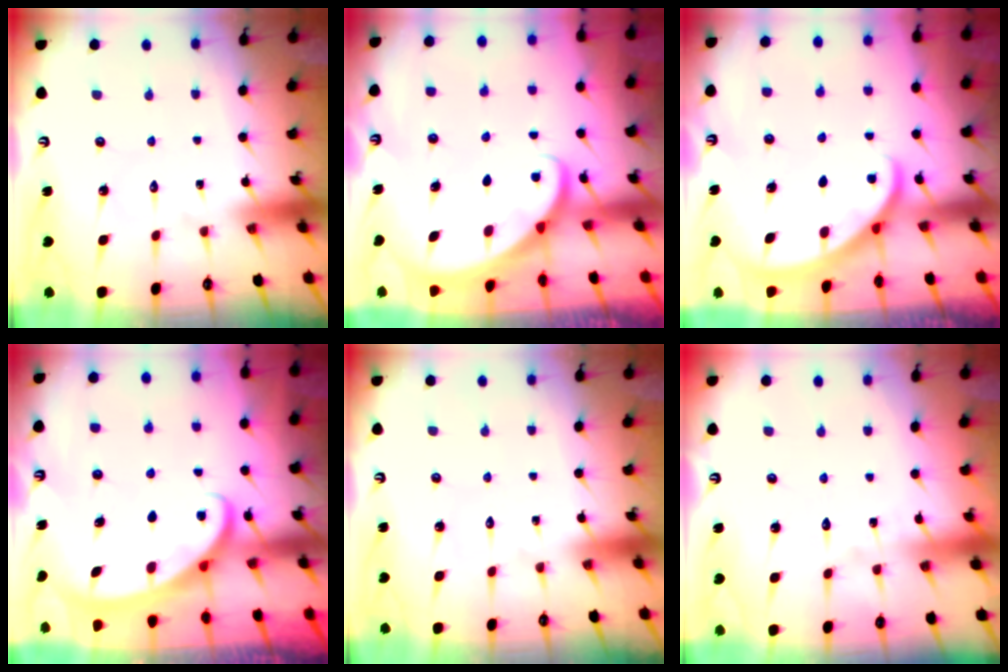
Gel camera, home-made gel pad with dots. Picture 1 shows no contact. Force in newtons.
{"total": 2.3, "press": 2.3, "slide": 0.2}
{"total": 2.3, "press": 2.3, "slide": 0.2}
{"total": 2.6, "press": 2.6, "slide": 0.3}
{"total": 0.0}
{"total": 2.8, "press": 2.8, "slide": 0.3}